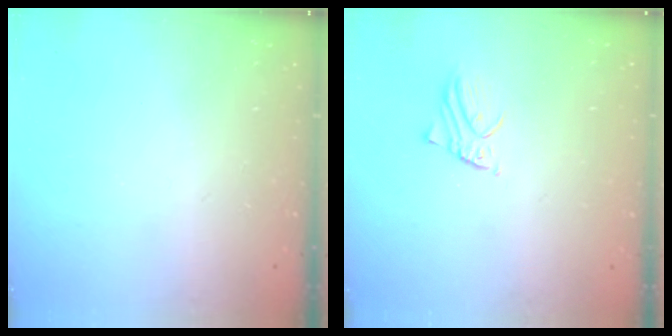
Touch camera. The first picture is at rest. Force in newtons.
{"total": 2.3, "press": 2.3, "slide": 0.1}